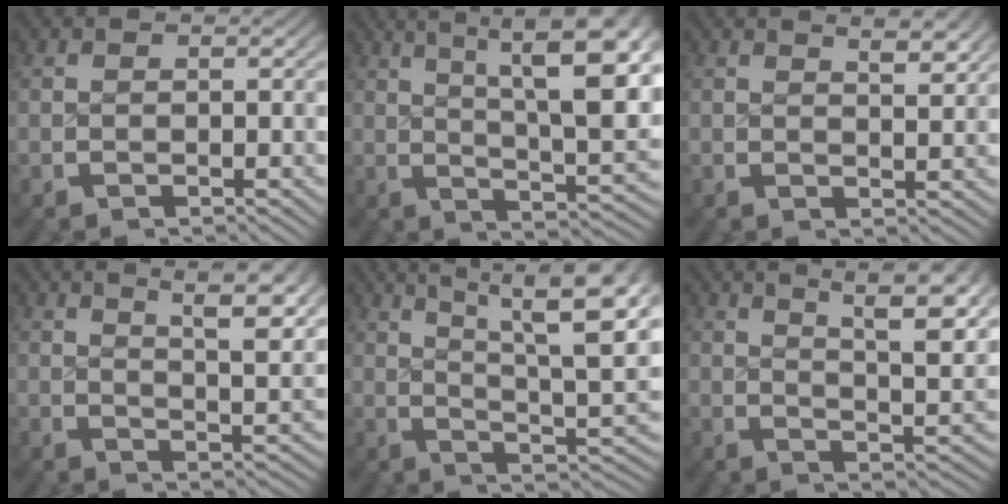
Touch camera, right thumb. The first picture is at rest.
{"total": 11.5, "force": [3.2, 5.3, 9.7], "torque": [-0.118, -0.008, 0.048]}
{"total": 2.8, "force": [1.9, 0.6, 1.9], "torque": [-0.021, -0.002, 0.032]}
{"total": 7.1, "force": [3.8, 2.3, 5.6], "torque": [-0.065, 0.007, 0.055]}
{"total": 10.9, "force": [3.3, 5.4, 8.9], "torque": [-0.110, -0.011, 0.049]}
{"total": 8.9, "force": [4.4, 3.5, 6.9], "torque": [-0.078, 0.002, 0.064]}